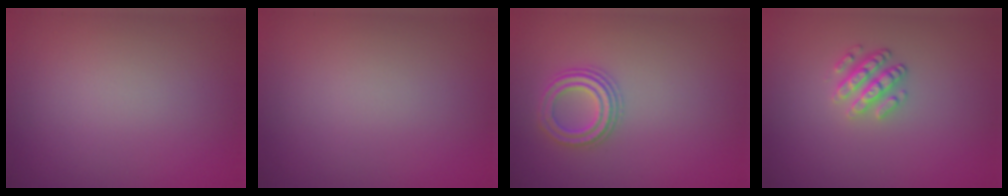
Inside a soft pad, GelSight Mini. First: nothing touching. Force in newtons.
{"total": 0.0}
{"total": 2.5, "press": 2.4, "slide": 0.4}
{"total": 2.6, "press": 2.4, "slide": 1.1}